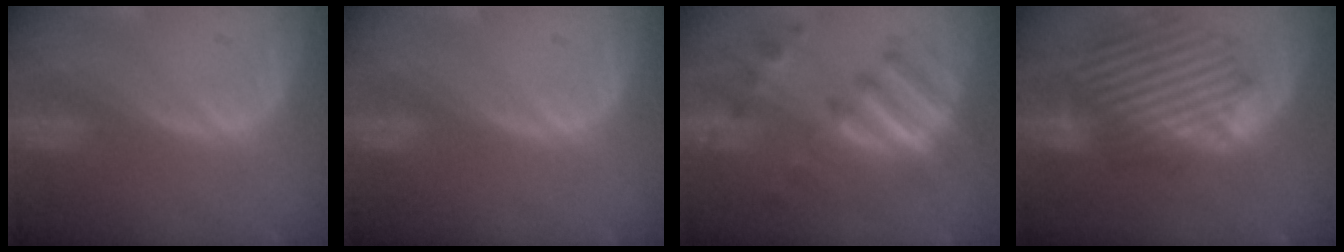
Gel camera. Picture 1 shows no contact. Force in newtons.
{"total": 0.0}
{"total": 8.9, "press": 8.5, "slide": 2.7}
{"total": 9.3, "press": 9.3, "slide": 0.2}